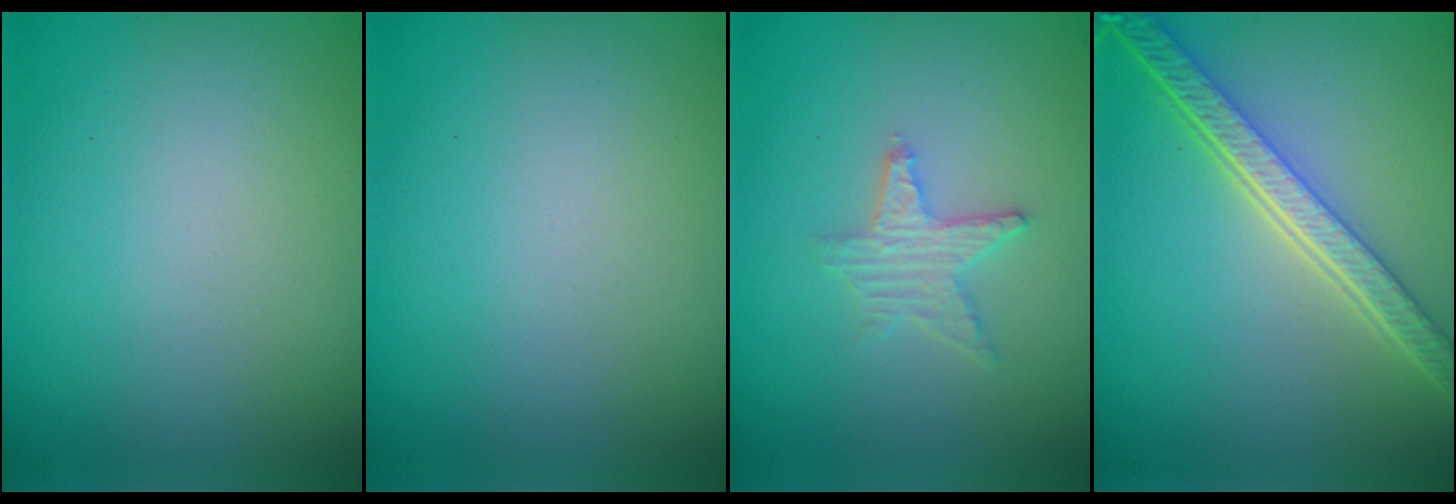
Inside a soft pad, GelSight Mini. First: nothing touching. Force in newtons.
{"total": 0.0}
{"total": 2.3, "press": 2.2, "slide": 0.4}
{"total": 6.0, "press": 4.6, "slide": 3.8}